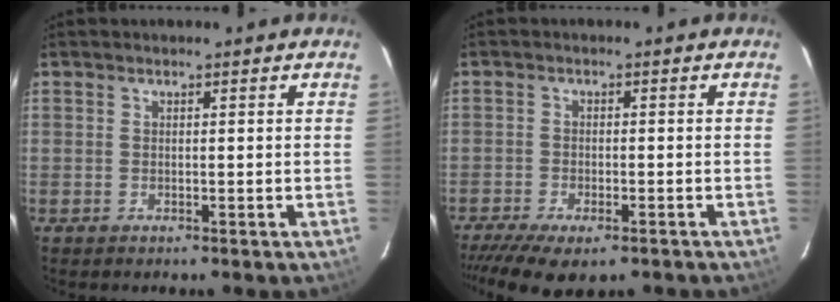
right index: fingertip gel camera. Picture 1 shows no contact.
{"total": 10.6, "force": [-7.8, 3.6, 6.1], "torque": [-0.142, -0.036, -0.128]}